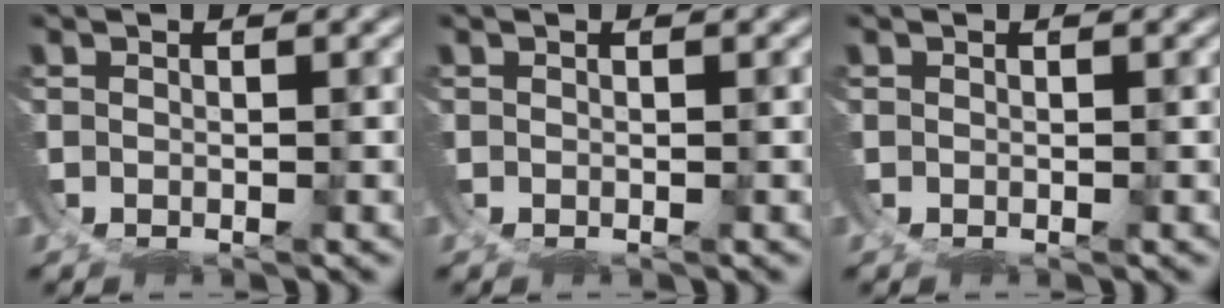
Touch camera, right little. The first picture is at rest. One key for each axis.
{"total": 0.0}
{"total": 0.0}